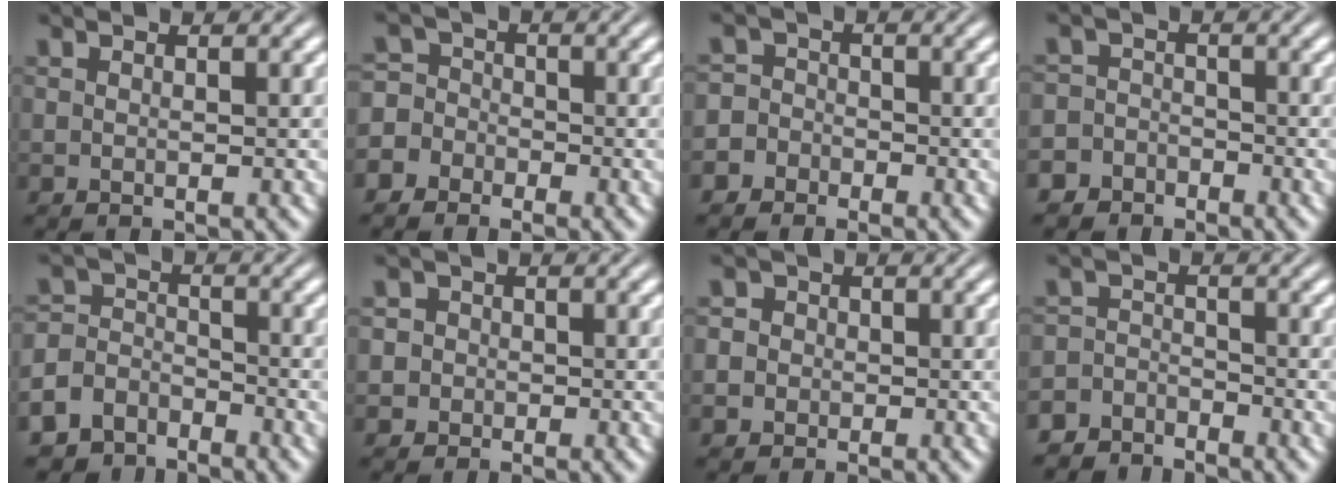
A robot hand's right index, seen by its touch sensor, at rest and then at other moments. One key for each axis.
{"total": 6.2, "fx": -1.8, "fy": 5.8, "fz": 1.2, "tx": -0.021, "ty": -0.018, "tz": -0.041}
{"total": 4.2, "fx": -2.1, "fy": 3.6, "fz": 0.3, "tx": -0.003, "ty": -0.012, "tz": -0.042}
{"total": 4.9, "fx": -3.4, "fy": 3.5, "fz": 0.1, "tx": 0.006, "ty": -0.015, "tz": -0.064}
{"total": 6.5, "fx": -3.7, "fy": 5.1, "fz": 1.6, "tx": -0.026, "ty": -0.027, "tz": -0.065}
{"total": 3.6, "fx": -0.8, "fy": 3.4, "fz": 0.5, "tx": -0.010, "ty": -0.004, "tz": -0.022}
{"total": 3.6, "fx": -0.4, "fy": 3.5, "fz": 0.7, "tx": -0.016, "ty": -0.003, "tz": -0.017}
{"total": 4.3, "fx": -3.9, "fy": 1.9, "fz": 0.2, "tx": 0.011, "ty": -0.016, "tz": -0.067}